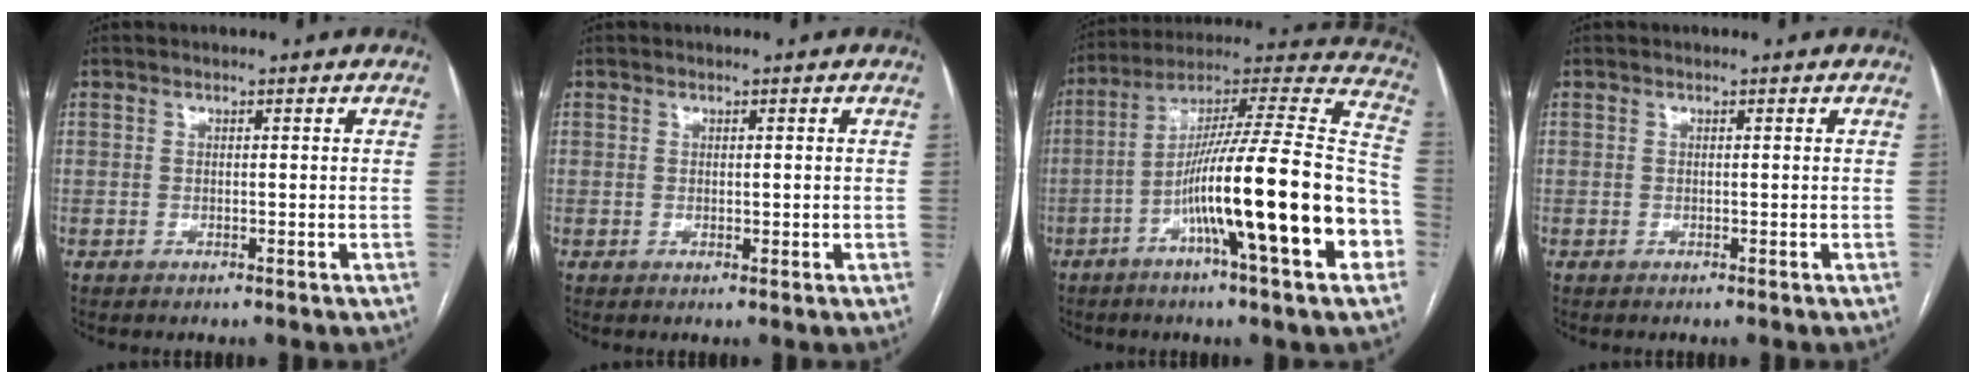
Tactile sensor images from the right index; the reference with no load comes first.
{"total": 0.7, "force": [0.0, 0.5, 0.5], "torque": [-0.005, -0.001, 0.000]}
{"total": 25.9, "force": [-8.0, 0.9, 24.6], "torque": [-0.336, -0.002, -0.138]}
{"total": 0.0}